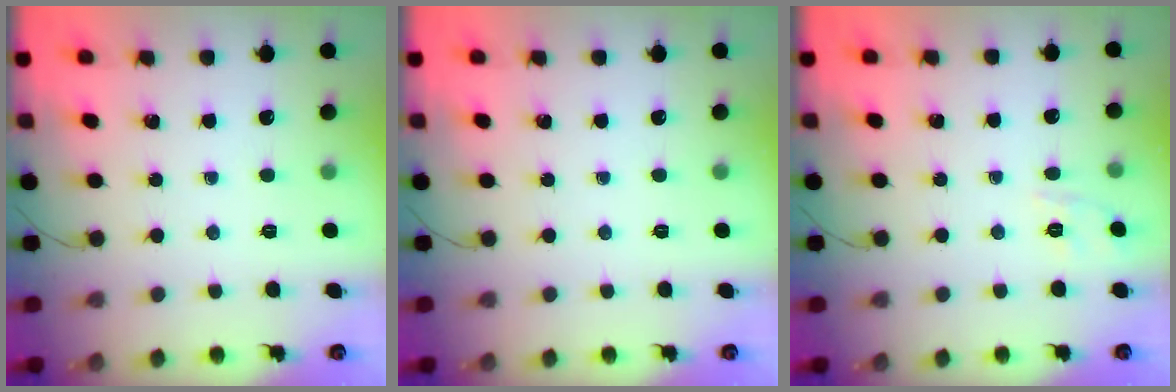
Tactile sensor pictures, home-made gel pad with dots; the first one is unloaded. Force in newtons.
{"total": 0.0}
{"total": 1.7, "press": 0.3, "slide": 1.6}